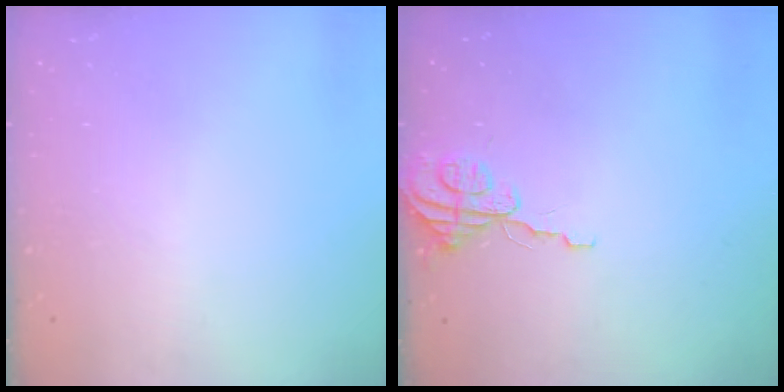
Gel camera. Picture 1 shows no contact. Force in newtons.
{"total": 3.7, "press": 3.7, "slide": 0.4}